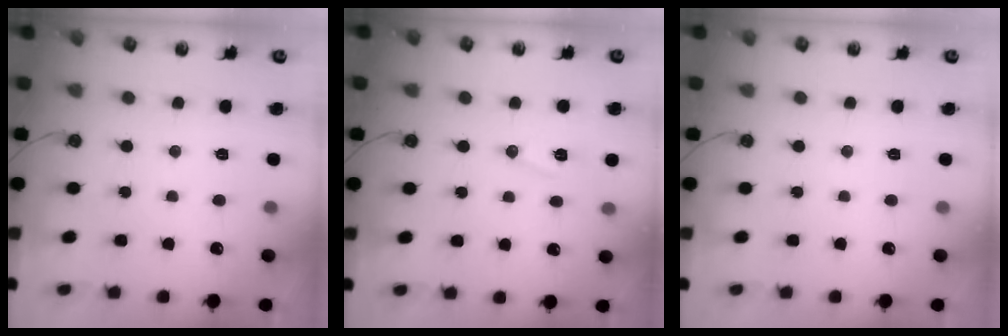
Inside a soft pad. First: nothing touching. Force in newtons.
{"total": 7.8, "press": 6.9, "slide": 3.6}
{"total": 0.0}